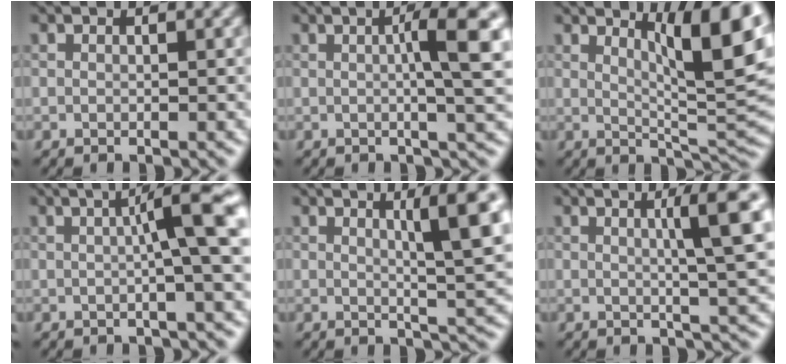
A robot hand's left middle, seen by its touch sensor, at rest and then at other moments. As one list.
[{"total": 5.5, "force": [0.7, 0.8, 5.4], "torque": [-0.077, 0.012, 0.008]}, {"total": 9.6, "force": [3.8, 2.3, 8.5], "torque": [-0.106, 0.006, 0.061]}, {"total": 6.6, "force": [0.9, 0.7, 6.5], "torque": [-0.092, 0.013, 0.008]}, {"total": 6.5, "force": [2.0, 1.1, 6.1], "torque": [-0.076, 0.002, 0.032]}, {"total": 6.0, "force": [1.5, 0.8, 5.7], "torque": [-0.076, 0.011, 0.023]}]